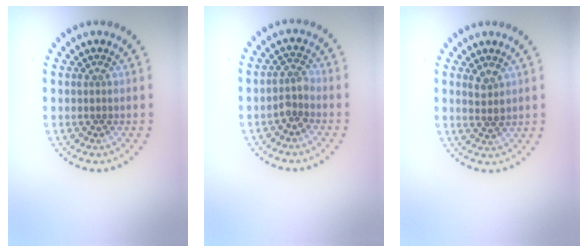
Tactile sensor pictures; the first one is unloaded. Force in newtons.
{"total": 1.7, "press": 1.3, "slide": 1.1}
{"total": 1.4, "press": 1.3, "slide": 0.7}